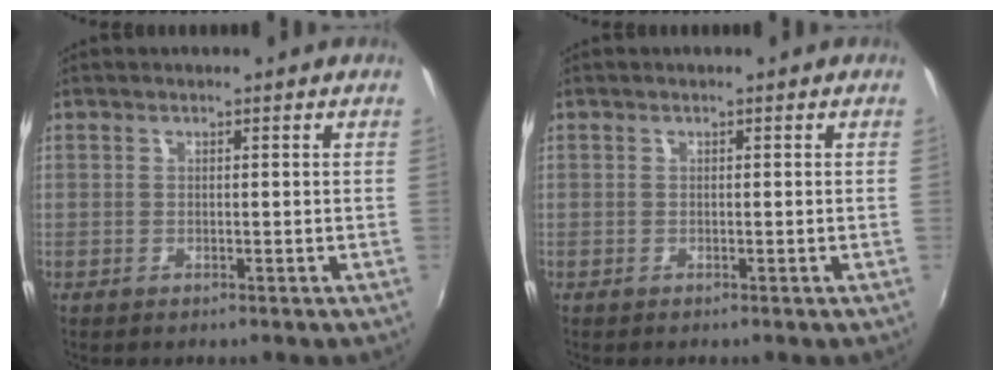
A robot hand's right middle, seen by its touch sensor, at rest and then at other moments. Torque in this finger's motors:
{"motor_torque": [0.64, -0.68, -0.21, -0.21]}